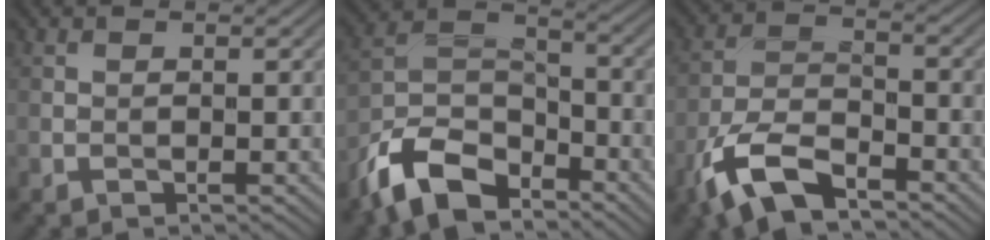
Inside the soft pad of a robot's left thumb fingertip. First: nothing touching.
{"total": 10.7, "force": [-7.9, 4.8, 5.3], "torque": [-0.110, -0.003, -0.168]}
{"total": 9.3, "force": [-6.1, 3.6, 5.9], "torque": [-0.121, -0.008, -0.136]}